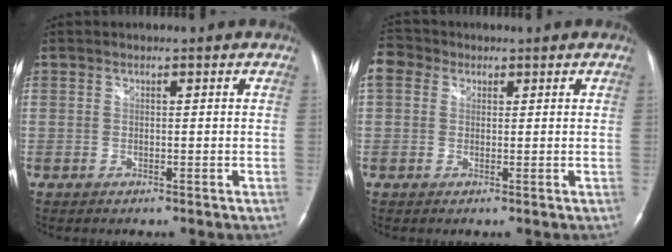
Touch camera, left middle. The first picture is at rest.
{"total": 4.6, "force": [2.0, 3.6, 2.1], "torque": [-0.059, 0.029, 0.039]}